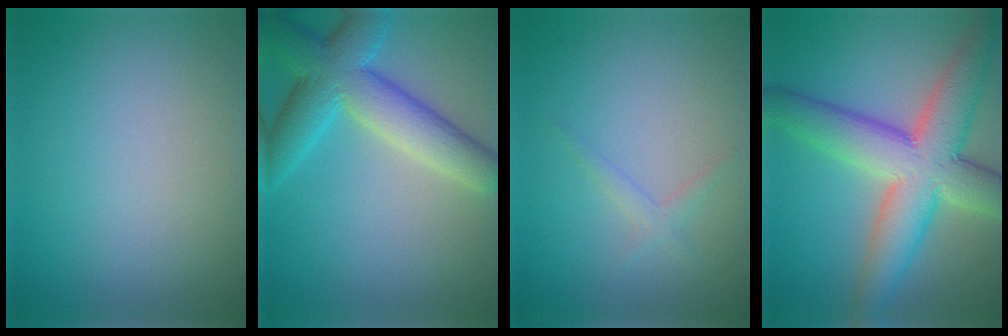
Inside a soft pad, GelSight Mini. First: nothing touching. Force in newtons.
{"total": 7.4, "press": 7.4, "slide": 0.3}
{"total": 1.1, "press": 1.1, "slide": 0.1}
{"total": 9.6, "press": 9.6, "slide": 0.4}